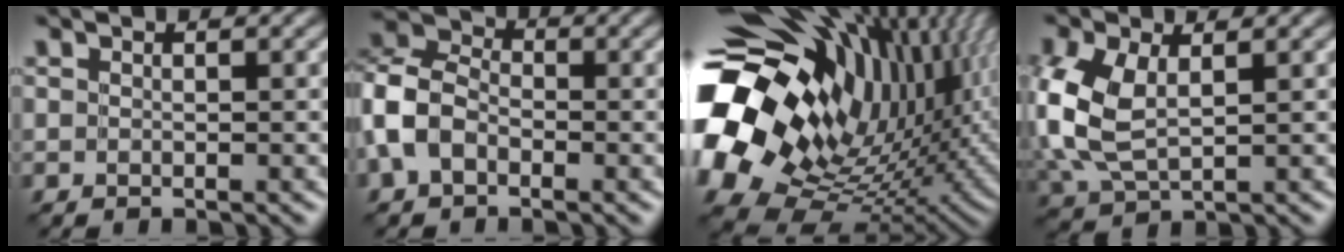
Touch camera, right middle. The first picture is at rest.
{"total": 5.8, "force": [-2.0, 4.2, 3.5], "torque": [-0.075, 0.010, -0.059]}
{"total": 19.4, "force": [3.8, 12.5, 14.3], "torque": [-0.273, -0.033, 0.083]}
{"total": 6.6, "force": [0.5, 3.8, 5.3], "torque": [-0.140, -0.002, 0.010]}